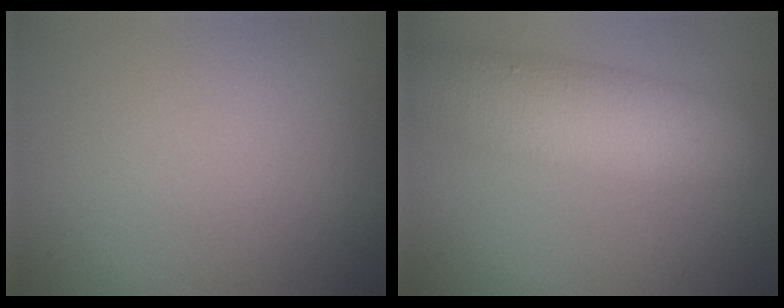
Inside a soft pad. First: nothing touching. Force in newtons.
{"total": 7.5, "press": 7.5, "slide": 0.4}